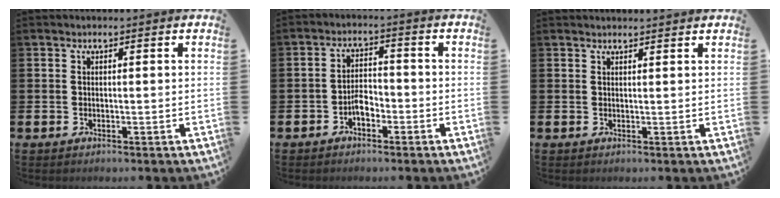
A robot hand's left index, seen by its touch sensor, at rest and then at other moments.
{"total": 2.9, "force": [-1.6, 1.6, 1.8], "torque": [-0.029, 0.008, -0.034]}
{"total": 1.1, "force": [1.1, -0.1, 0.1], "torque": [0.011, -0.009, 0.017]}